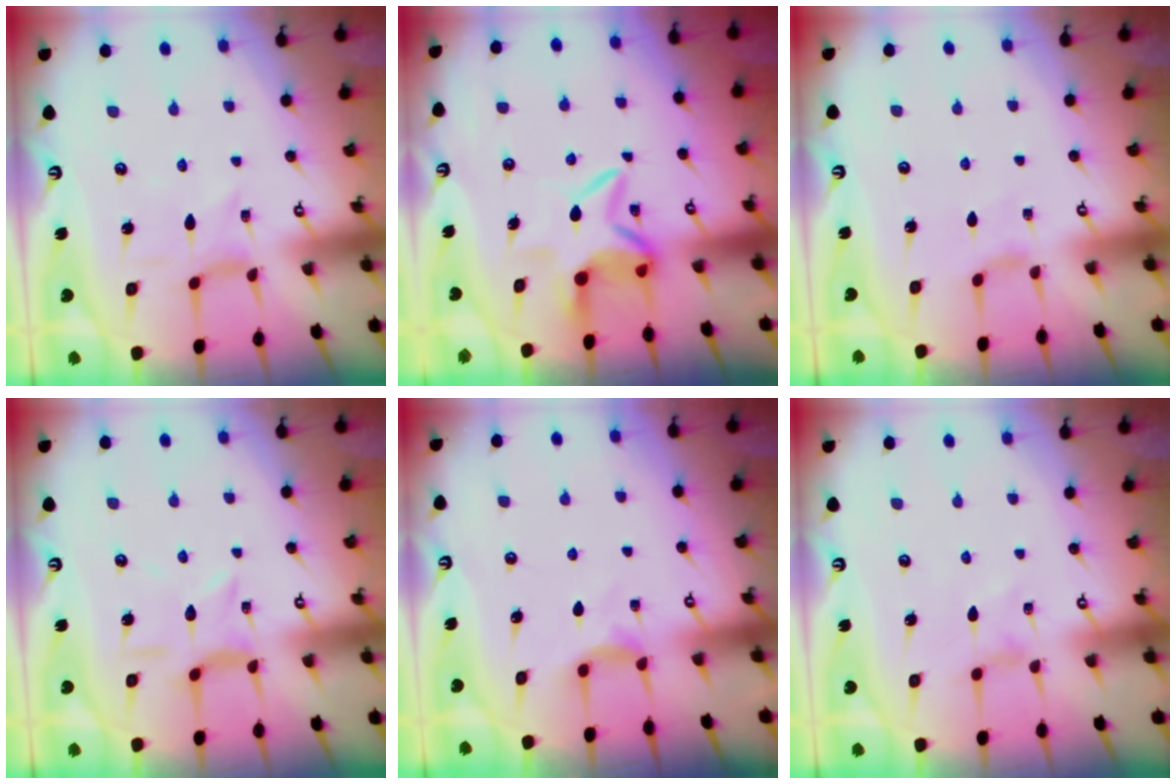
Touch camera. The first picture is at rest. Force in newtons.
{"total": 7.4, "press": 7.3, "slide": 1.0}
{"total": 1.9, "press": 1.9, "slide": 0.4}
{"total": 4.8, "press": 4.8, "slide": 0.3}
{"total": 5.6, "press": 5.5, "slide": 0.7}
{"total": 0.8, "press": 0.8, "slide": 0.3}